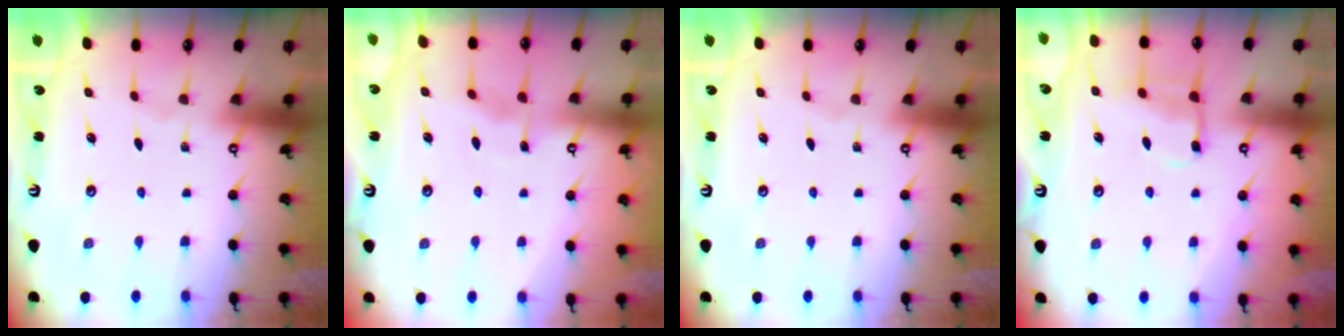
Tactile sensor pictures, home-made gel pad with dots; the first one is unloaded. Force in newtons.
{"total": 3.0, "press": 3.0, "slide": 0.3}
{"total": 0.0}
{"total": 8.8, "press": 8.7, "slide": 0.7}